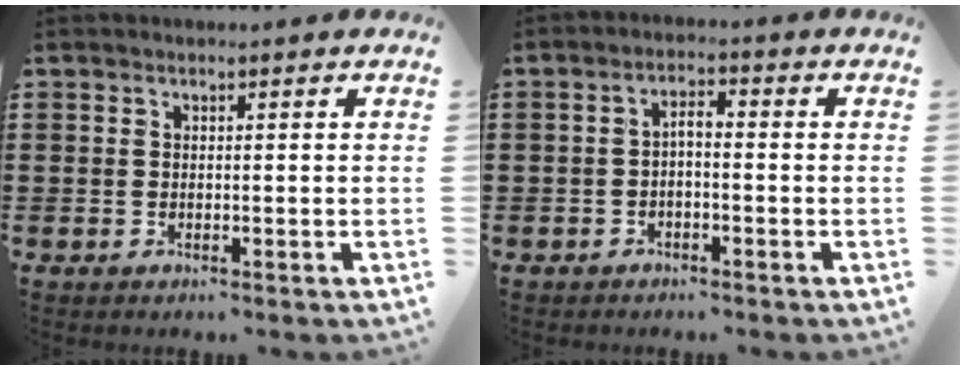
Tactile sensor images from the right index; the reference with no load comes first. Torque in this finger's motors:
{"motor_torque": [0.36, -0.24, 0.20, 0.03]}